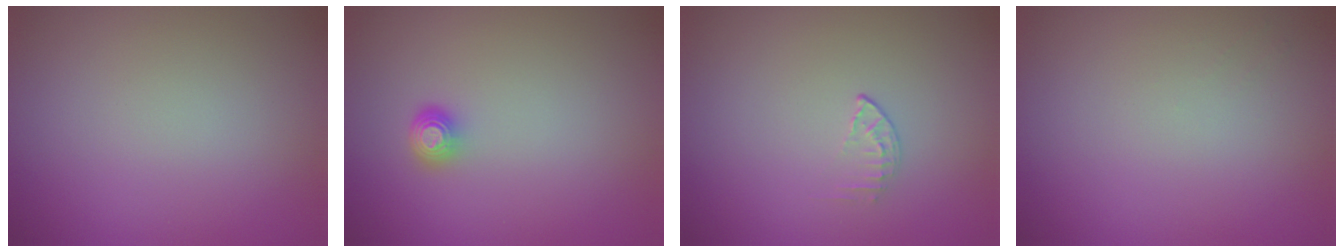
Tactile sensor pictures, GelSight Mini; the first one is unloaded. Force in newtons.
{"total": 1.5, "press": 1.2, "slide": 0.9}
{"total": 0.8, "press": 0.6, "slide": 0.6}
{"total": 0.6, "press": 0.5, "slide": 0.3}